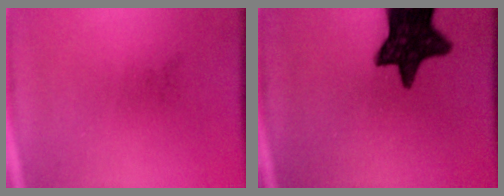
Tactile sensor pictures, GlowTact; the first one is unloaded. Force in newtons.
{"total": 14.4}